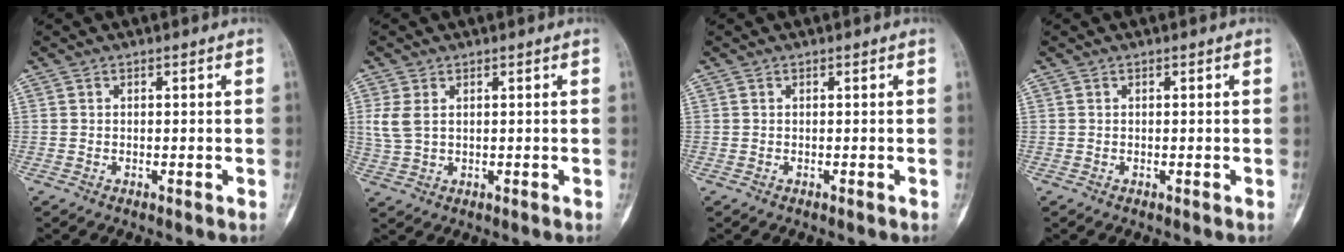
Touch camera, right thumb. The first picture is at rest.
{"total": 4.2, "force": [1.1, 2.6, 3.0], "torque": [-0.076, 0.002, 0.029]}
{"total": 0.0}
{"total": 0.0}